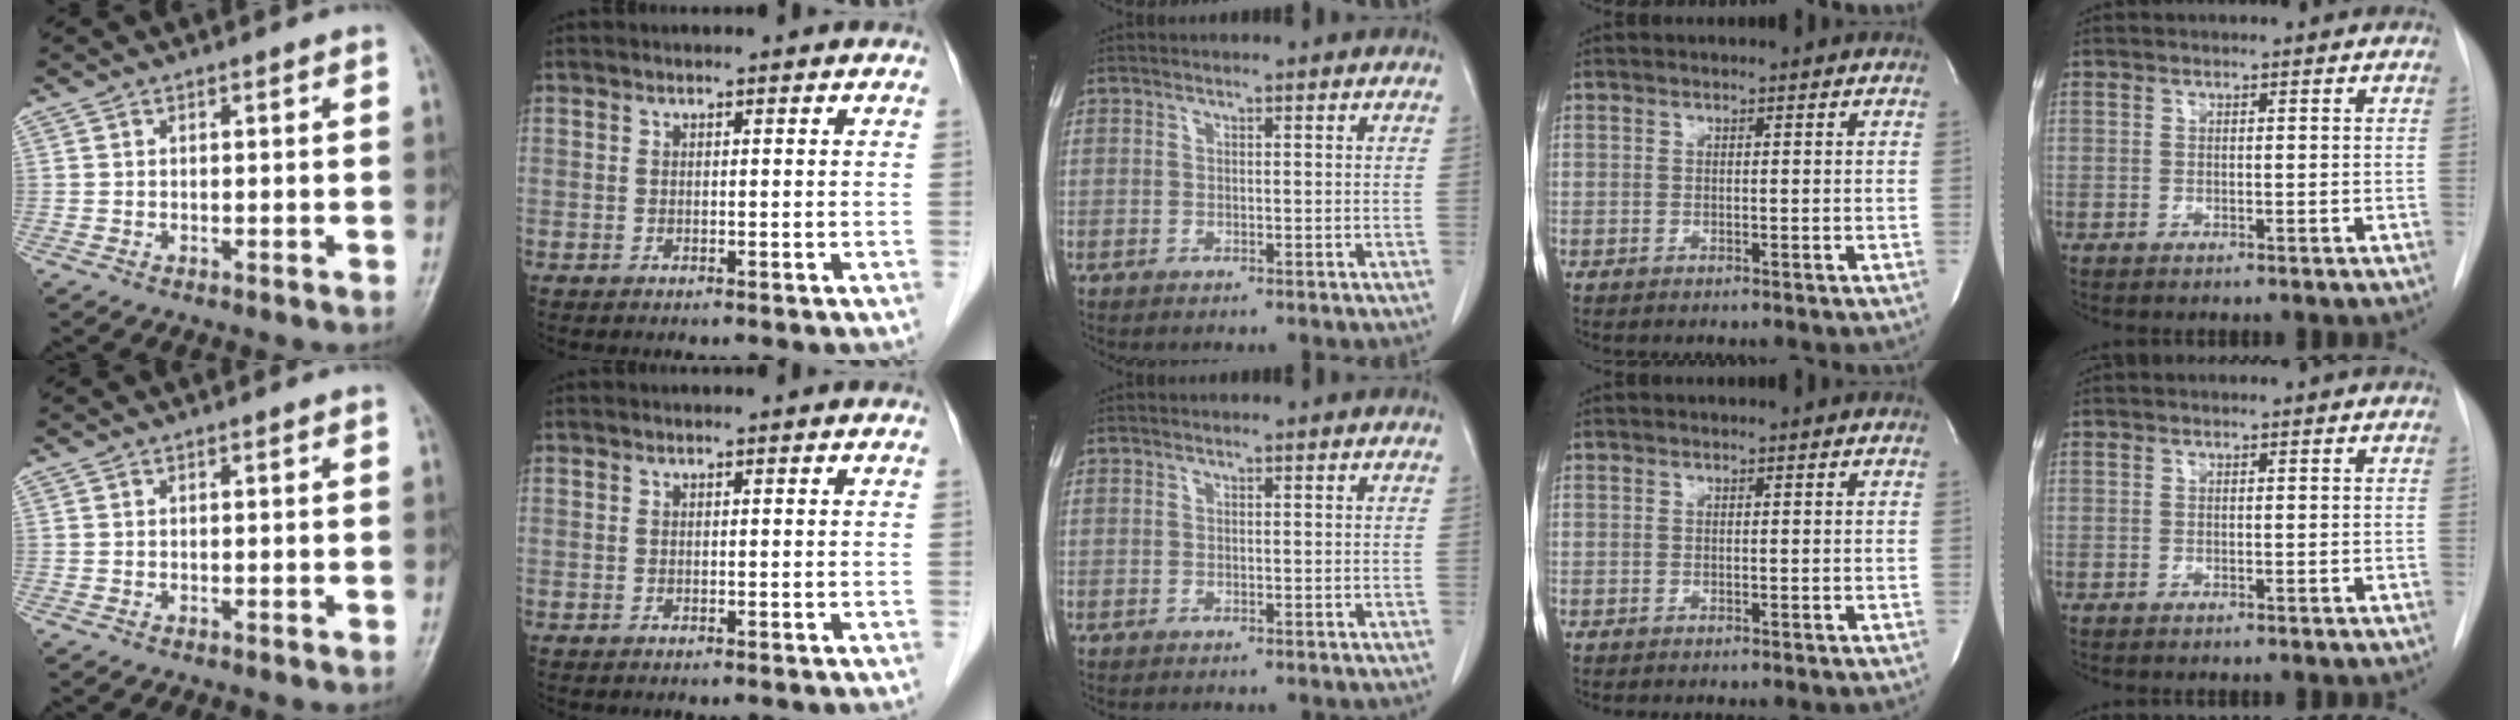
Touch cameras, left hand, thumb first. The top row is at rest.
{}